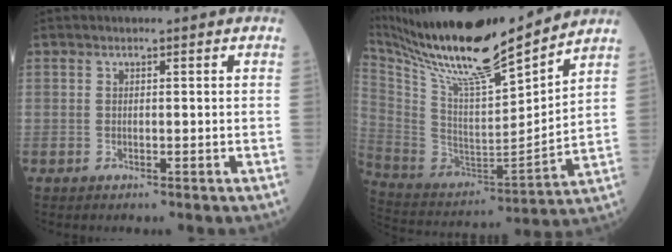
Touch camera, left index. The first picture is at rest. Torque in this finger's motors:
{"motor_torque": [0.96, -1.18, 0.62, 0.19]}